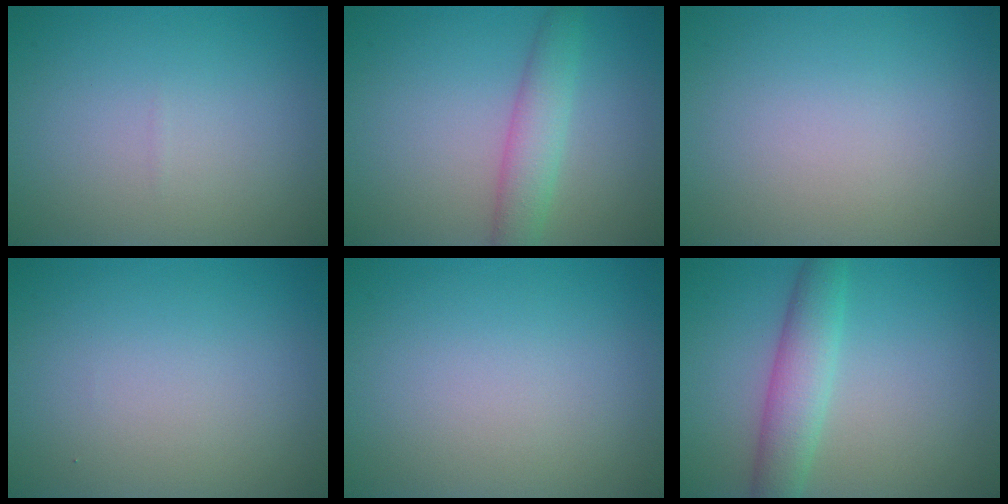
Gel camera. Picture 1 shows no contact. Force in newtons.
{"total": 3.3, "press": 3.3, "slide": 0.0}
{"total": 0.0}
{"total": 0.0}
{"total": 0.0}
{"total": 4.0, "press": 4.0, "slide": 0.1}